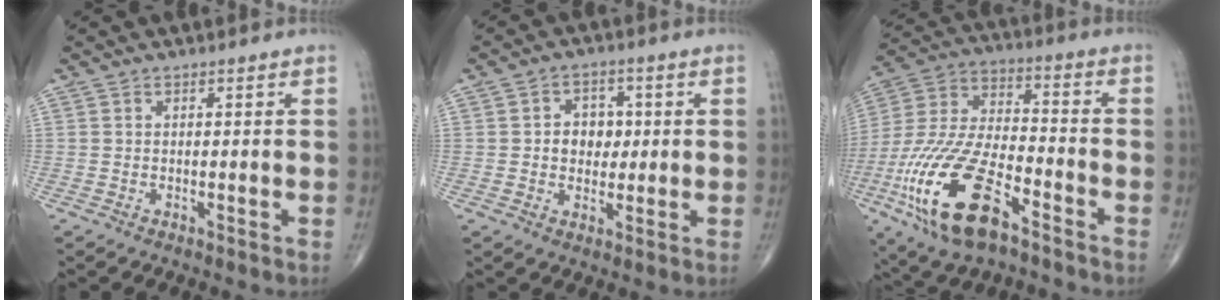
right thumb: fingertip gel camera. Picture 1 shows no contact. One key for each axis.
{"total": 6.0, "fx": 0.5, "fy": 4.8, "fz": 3.6, "tx": -0.016, "ty": 0.004, "tz": 0.005}
{"total": 22.5, "fx": -10.6, "fy": 9.6, "fz": 17.3, "tx": -0.390, "ty": 0.029, "tz": -0.194}